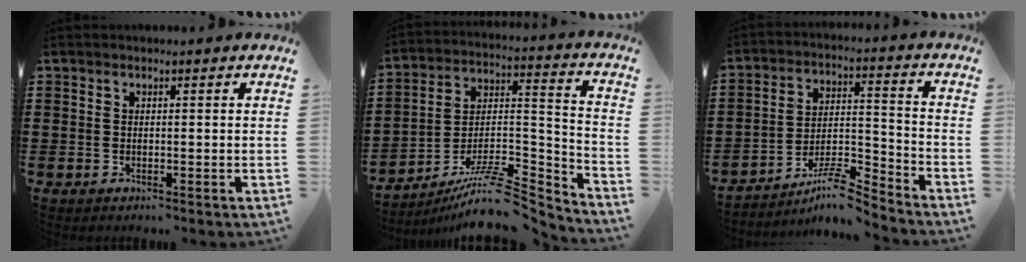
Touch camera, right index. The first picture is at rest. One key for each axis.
{"total": 10.3, "fx": -8.1, "fy": 2.8, "fz": 5.6, "tx": -0.088, "ty": 0.019, "tz": -0.155}
{"total": 8.3, "fx": -7.1, "fy": 1.5, "fz": 4.1, "tx": -0.064, "ty": 0.019, "tz": -0.133}